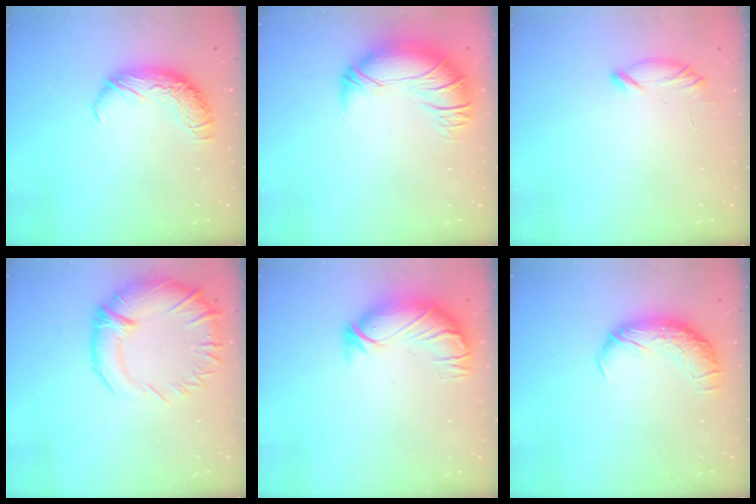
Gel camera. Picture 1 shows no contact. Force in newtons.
{"total": 2.8, "press": 0.2, "slide": 2.8}
{"total": 6.5, "press": 6.5, "slide": 0.5}
{"total": 6.1, "press": 4.8, "slide": 3.7}
{"total": 3.3, "press": 1.7, "slide": 2.9}
{"total": 2.4, "press": 1.1, "slide": 2.2}